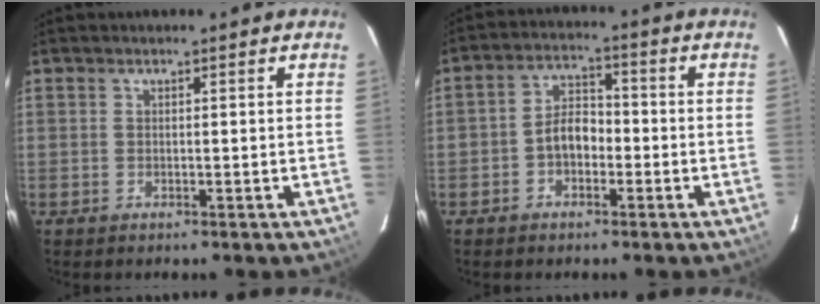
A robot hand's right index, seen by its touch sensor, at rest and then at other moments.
{"total": 5.2, "force": [-2.0, 3.5, 3.3], "torque": [-0.058, 0.021, -0.033]}